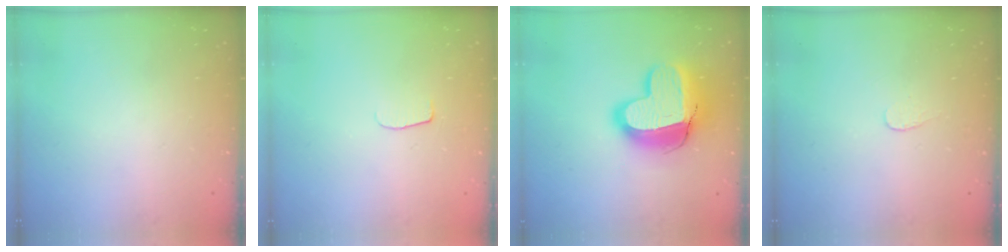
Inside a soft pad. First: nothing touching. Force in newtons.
{"total": 5.3, "press": 5.3, "slide": 0.5}
{"total": 16.9, "press": 16.8, "slide": 1.4}
{"total": 3.0, "press": 3.0, "slide": 0.2}